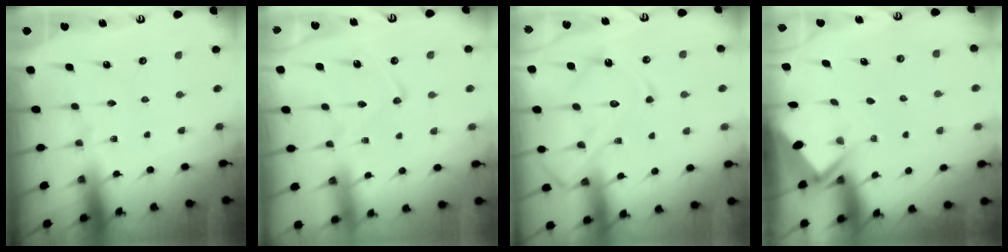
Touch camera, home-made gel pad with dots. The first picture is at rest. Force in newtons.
{"total": 7.6, "press": 7.5, "slide": 0.8}
{"total": 14.0, "press": 13.9, "slide": 1.1}
{"total": 2.9, "press": 2.9, "slide": 0.4}